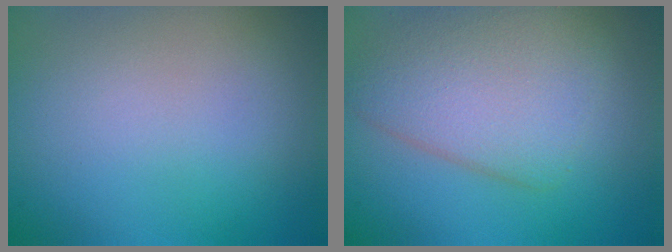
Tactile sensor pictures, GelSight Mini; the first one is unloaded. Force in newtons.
{"total": 5.6, "press": 5.6, "slide": 0.3}